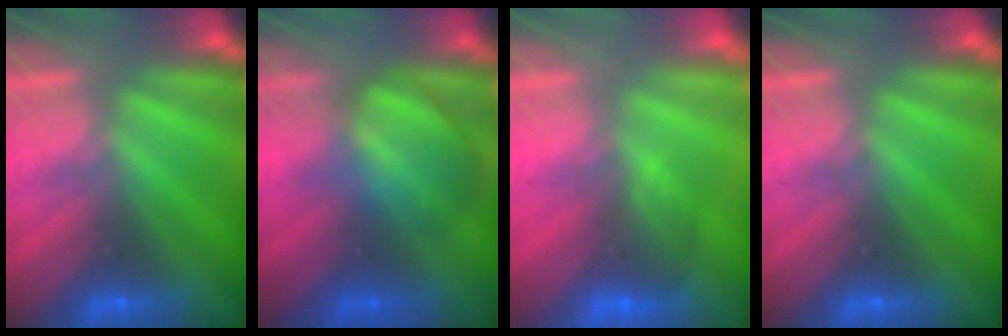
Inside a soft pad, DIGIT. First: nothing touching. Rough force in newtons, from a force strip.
{"total": 3.3}
{"total": 3.0}
{"total": 0.0}